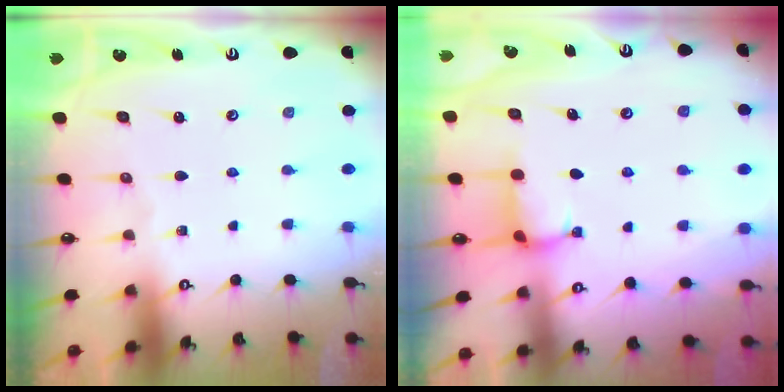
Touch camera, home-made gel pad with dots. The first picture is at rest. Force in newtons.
{"total": 2.6, "press": 2.6, "slide": 0.3}